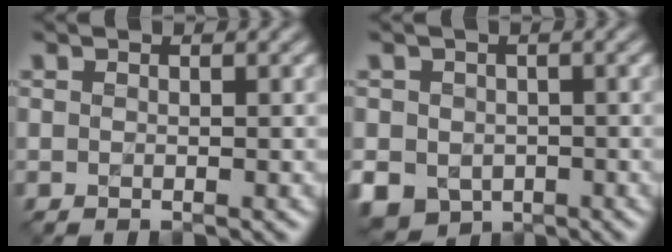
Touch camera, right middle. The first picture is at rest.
{"total": 6.2, "force": [-2.1, 5.3, 2.5], "torque": [-0.045, -0.023, -0.040]}